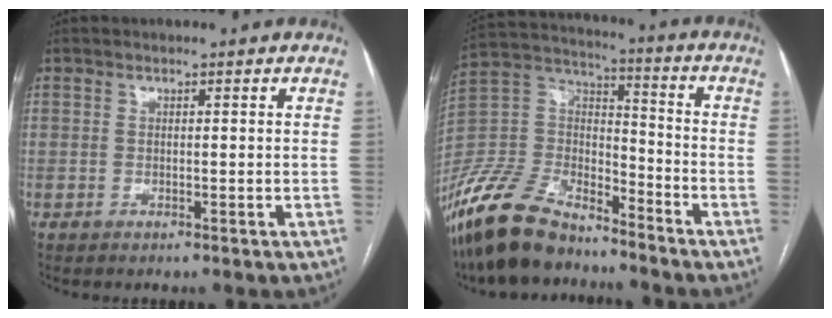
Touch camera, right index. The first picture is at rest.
{"total": 16.7, "force": [-13.6, 6.1, 7.5], "torque": [-0.155, 0.015, -0.262]}